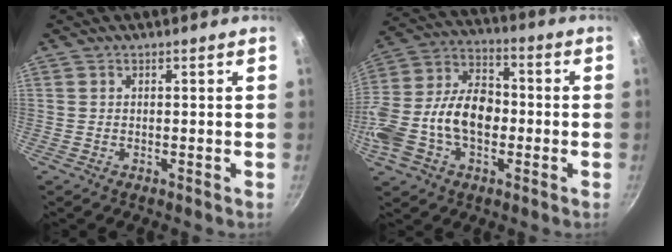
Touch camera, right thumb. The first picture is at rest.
{"total": 19.6, "force": [-3.0, 13.1, 14.4], "torque": [-0.254, 0.048, -0.064]}